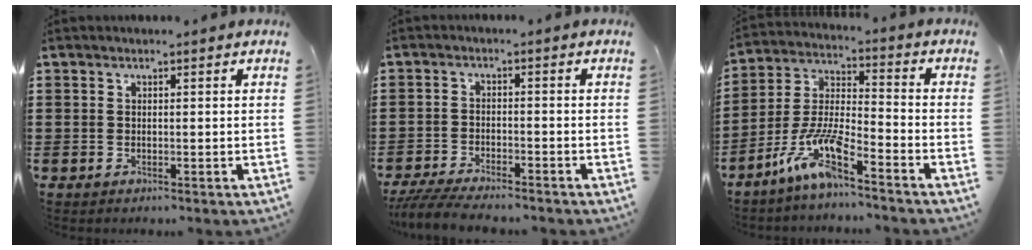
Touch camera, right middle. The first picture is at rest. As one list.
[{"total": 4.6, "force": [-4.4, 0.4, 1.4], "torque": [-0.044, -0.012, -0.092]}, {"total": 9.8, "force": [-7.3, 1.4, 6.4], "torque": [-0.149, -0.007, -0.145]}]